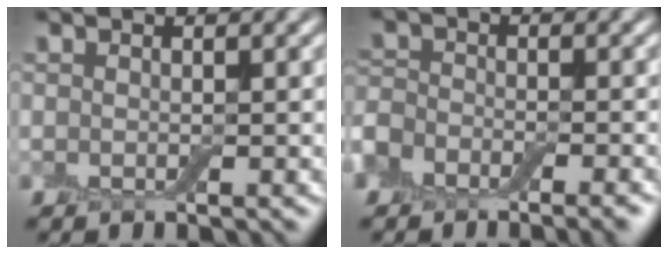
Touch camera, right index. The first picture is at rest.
{"total": 6.1, "force": [-4.5, 3.2, 2.6], "torque": [-0.028, -0.006, -0.074]}